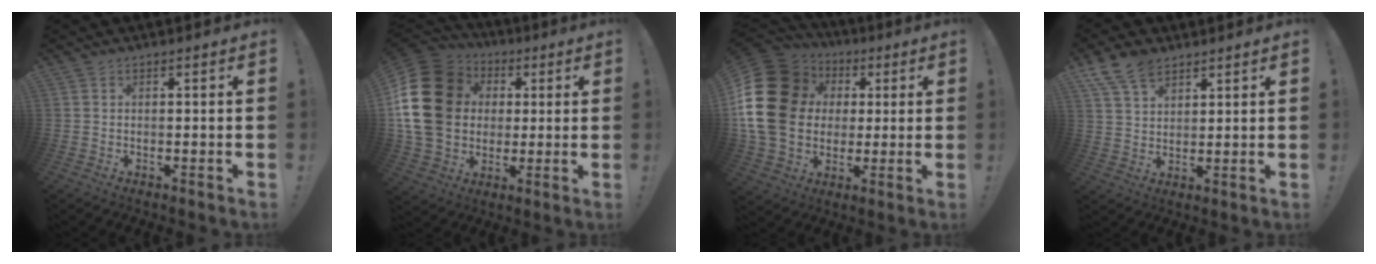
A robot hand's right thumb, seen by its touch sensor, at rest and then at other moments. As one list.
[{"total": 22.7, "force": [2.6, 18.2, 13.3], "torque": [-0.241, 0.004, 0.063]}, {"total": 23.3, "force": [2.7, 18.8, 13.6], "torque": [-0.253, -0.004, 0.072]}, {"total": 8.9, "force": [6.2, 4.8, 4.1], "torque": [-0.078, -0.024, 0.122]}]